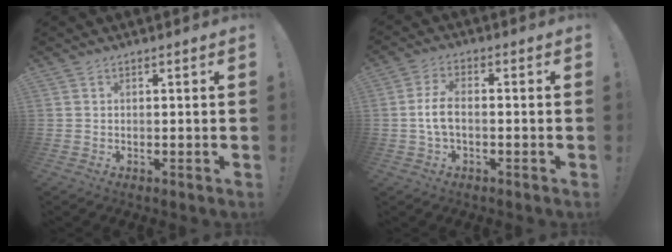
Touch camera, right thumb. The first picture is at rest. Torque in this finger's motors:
{"motor_torque": [-0.02, 0.16, 0.21, -0.15, 0.06]}